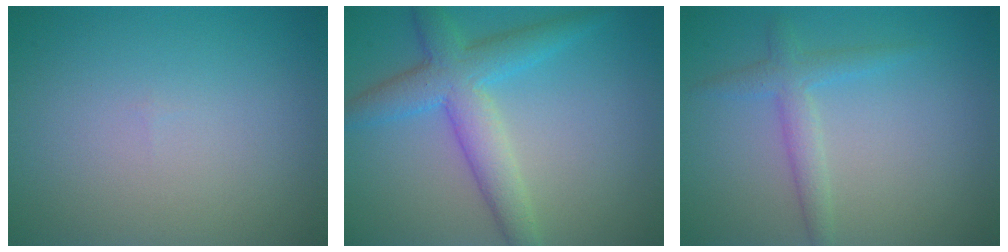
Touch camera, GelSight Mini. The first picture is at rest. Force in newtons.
{"total": 5.3, "press": 5.3, "slide": 0.2}
{"total": 2.3, "press": 2.3, "slide": 0.1}